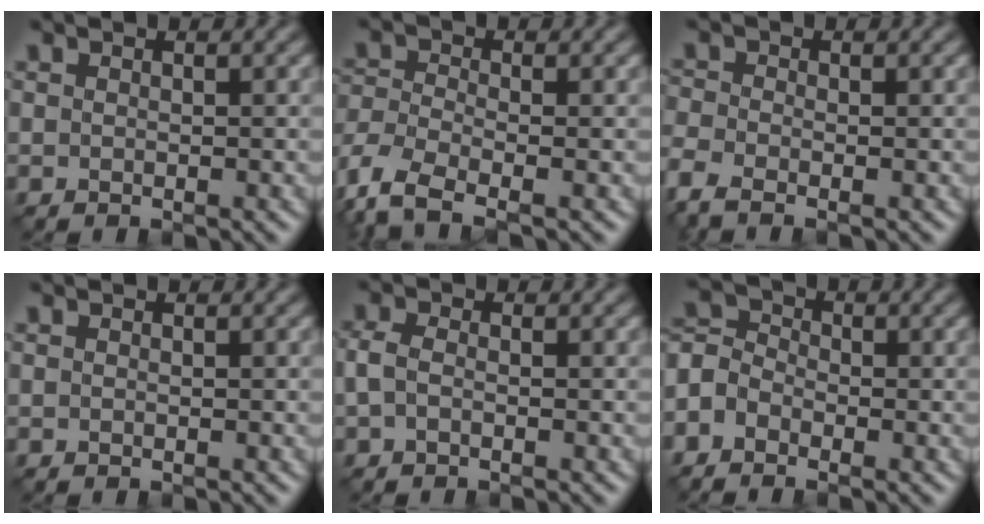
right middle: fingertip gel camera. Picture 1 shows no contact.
{"total": 5.8, "force": [-3.9, 2.2, 3.7], "torque": [-0.094, -0.013, -0.091]}
{"total": 2.7, "force": [-2.0, 1.0, 1.5], "torque": [-0.049, -0.008, -0.058]}
{"total": 0.0}
{"total": 1.8, "force": [-0.3, 1.2, 1.3], "torque": [-0.038, 0.005, -0.012]}
{"total": 3.5, "force": [-1.8, 2.4, 1.6], "torque": [-0.043, 0.008, -0.053]}